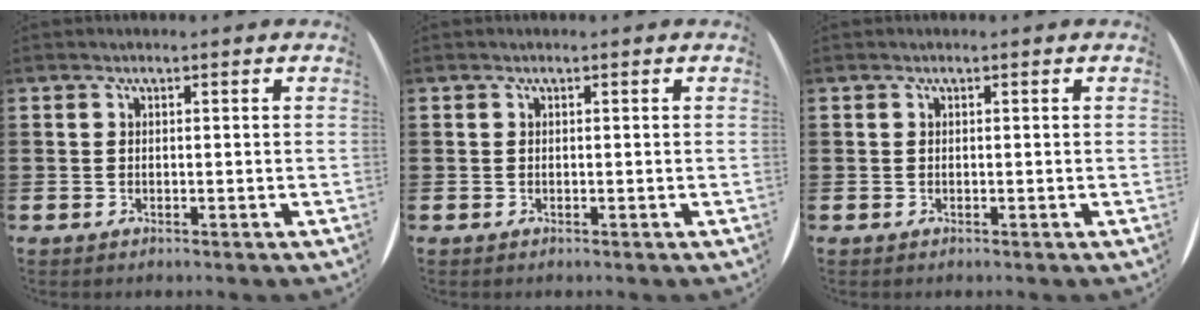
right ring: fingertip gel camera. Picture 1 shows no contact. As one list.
[{"total": 0.0}, {"total": 0.0}]